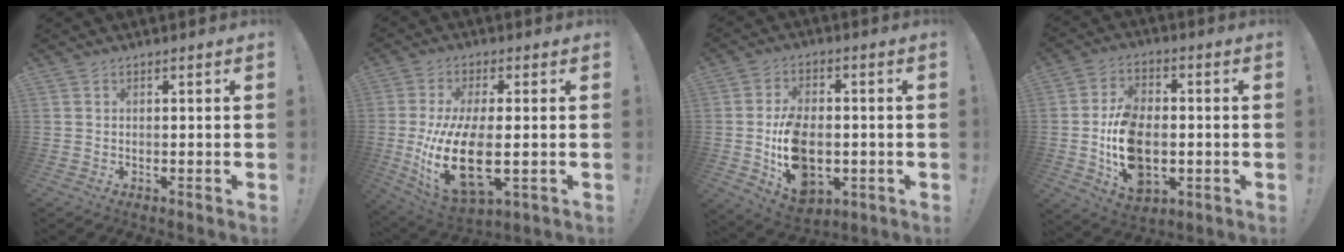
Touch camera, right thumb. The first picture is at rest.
{"total": 19.1, "force": [-2.1, 8.4, 17.1], "torque": [-0.340, -0.013, -0.027]}
{"total": 15.1, "force": [-3.5, 10.3, 10.4], "torque": [-0.168, 0.013, -0.054]}
{"total": 15.9, "force": [-3.2, 10.8, 11.2], "torque": [-0.188, 0.012, -0.054]}